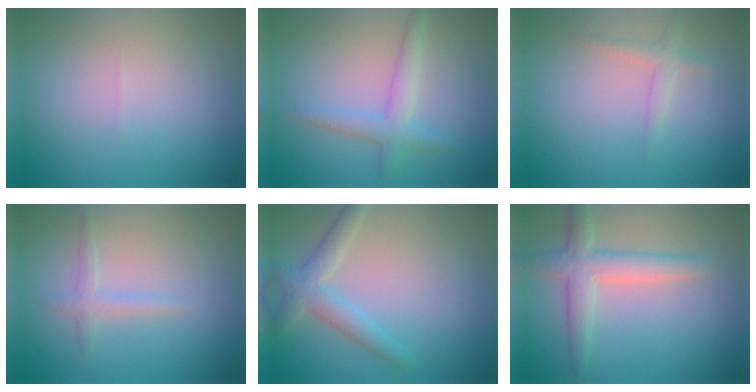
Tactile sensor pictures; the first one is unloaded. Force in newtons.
{"total": 2.7, "press": 2.7, "slide": 0.2}
{"total": 1.4, "press": 1.4, "slide": 0.0}
{"total": 1.4, "press": 1.4, "slide": 0.1}
{"total": 3.1, "press": 3.1, "slide": 0.3}
{"total": 3.7, "press": 3.7, "slide": 0.1}